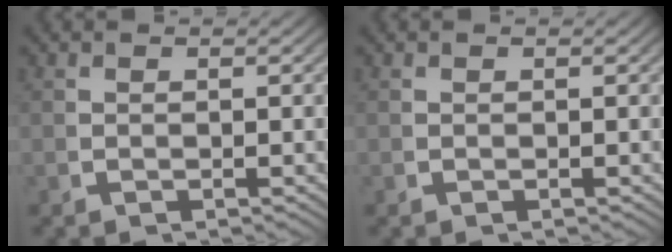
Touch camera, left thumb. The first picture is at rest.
{"total": 0.0}